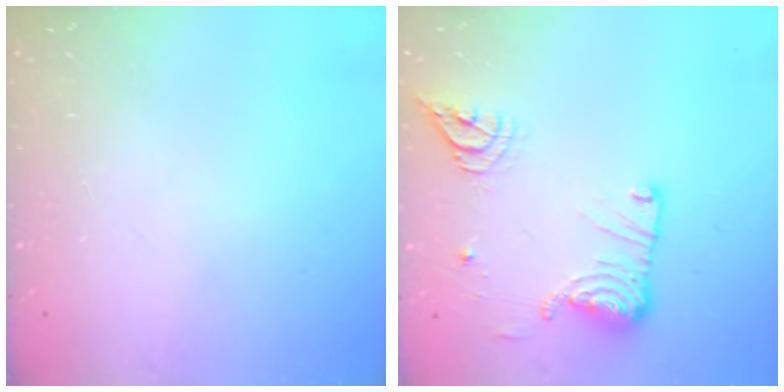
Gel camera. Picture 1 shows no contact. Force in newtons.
{"total": 15.8, "press": 15.0, "slide": 4.9}